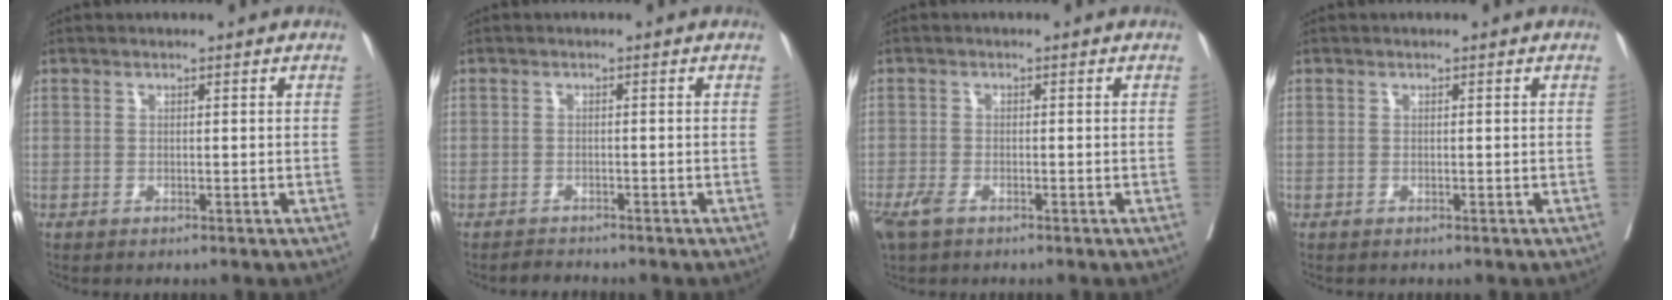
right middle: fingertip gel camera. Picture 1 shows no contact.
{"total": 1.4, "force": [-1.3, 0.2, -0.3], "torque": [-0.004, -0.007, -0.022]}
{"total": 3.5, "force": [-2.3, 1.4, 2.2], "torque": [-0.052, -0.008, -0.040]}
{"total": 0.0}